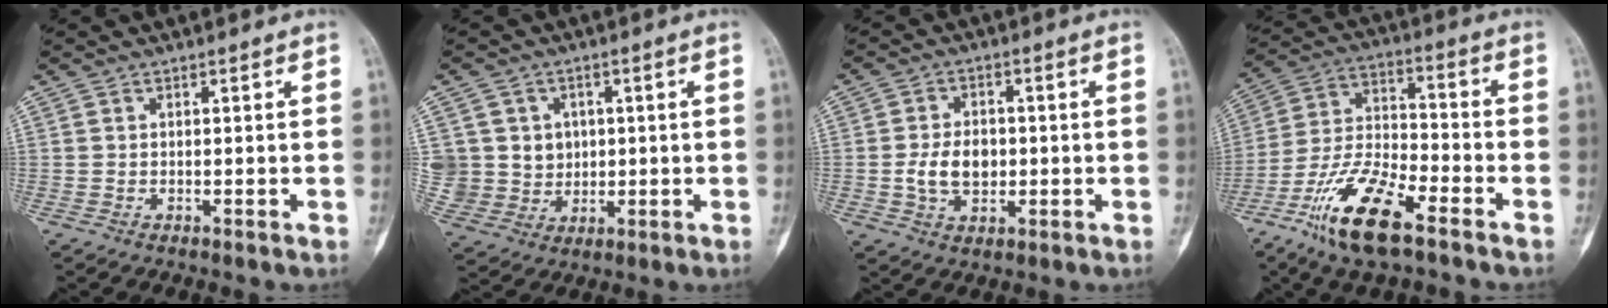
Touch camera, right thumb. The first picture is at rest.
{"total": 9.0, "force": [1.9, 8.6, 1.9], "torque": [-0.002, 0.003, 0.047]}
{"total": 7.2, "force": [-0.7, 5.0, 5.2], "torque": [-0.081, 0.003, -0.011]}
{"total": 15.2, "force": [-9.3, 4.8, 11.1], "torque": [-0.220, 0.047, -0.179]}